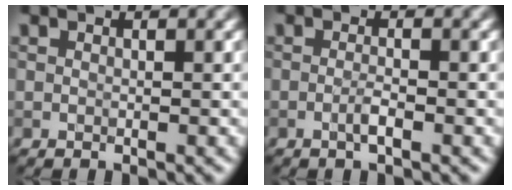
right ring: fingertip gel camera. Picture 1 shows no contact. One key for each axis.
{"total": 1.2, "fx": -0.5, "fy": 0.0, "fz": 1.0, "tx": -0.021, "ty": 0.005, "tz": -0.010}